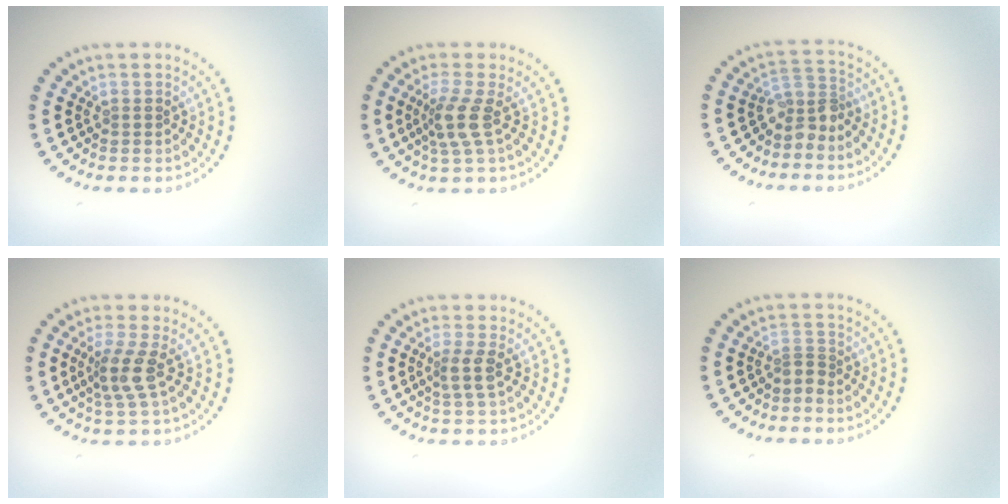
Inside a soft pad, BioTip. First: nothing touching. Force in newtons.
{"total": 2.9, "press": 2.2, "slide": 1.9}
{"total": 2.6, "press": 1.9, "slide": 1.8}
{"total": 2.8, "press": 2.1, "slide": 1.8}
{"total": 1.9, "press": 1.5, "slide": 1.1}
{"total": 1.2, "press": 0.7, "slide": 1.0}